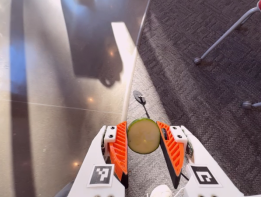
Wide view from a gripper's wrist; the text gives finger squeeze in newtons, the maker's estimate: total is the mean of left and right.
{"total": 9.4, "left": 9.7, "right": 9.1}